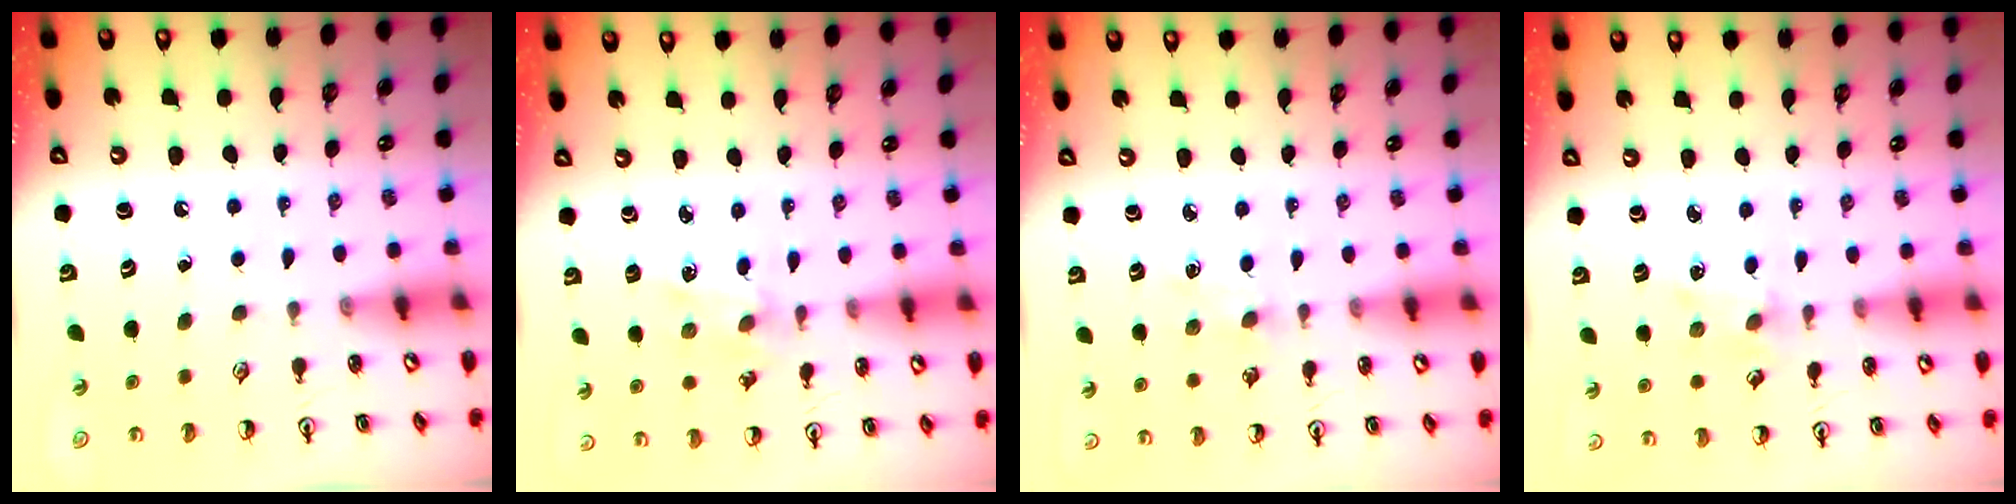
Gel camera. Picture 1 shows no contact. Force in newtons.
{"total": 1.0, "press": 1.0, "slide": 0.2}
{"total": 2.7, "press": 2.7, "slide": 0.4}
{"total": 1.5, "press": 1.5, "slide": 0.3}